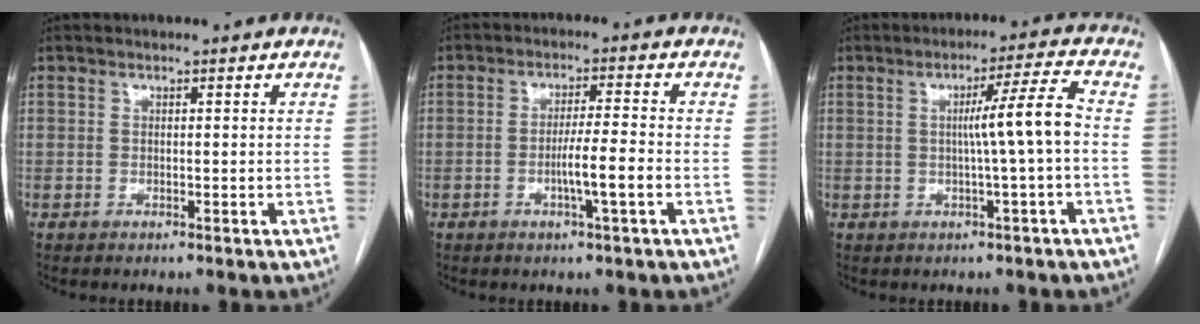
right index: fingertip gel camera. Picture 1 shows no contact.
{"total": 5.6, "force": [-1.8, -0.3, 5.3], "torque": [-0.094, -0.004, -0.033]}
{"total": 6.7, "force": [-0.3, -1.3, 6.6], "torque": [-0.104, 0.010, -0.002]}